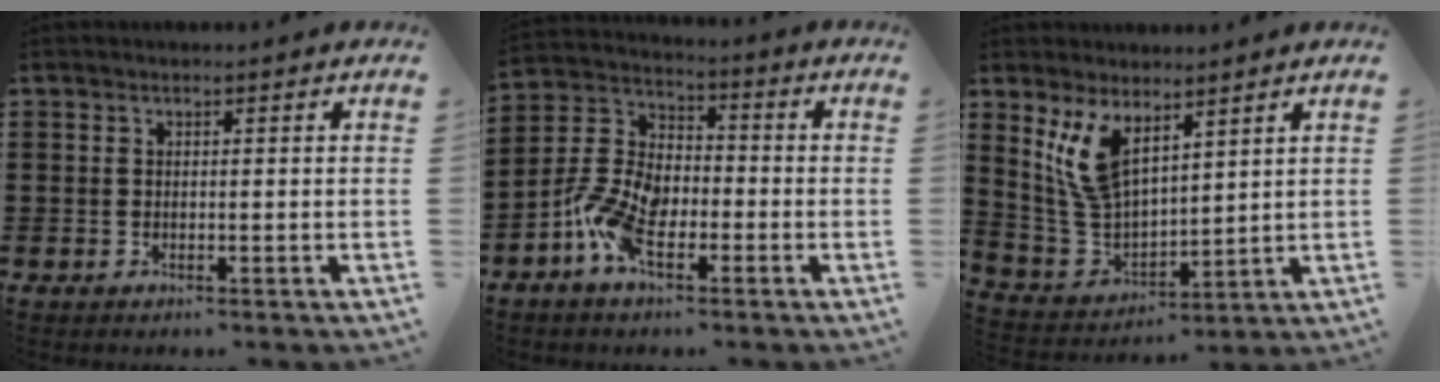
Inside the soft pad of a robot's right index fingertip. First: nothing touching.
{"total": 9.3, "force": [-4.0, 5.0, 6.8], "torque": [-0.178, -0.006, -0.082]}
{"total": 8.8, "force": [4.8, 4.3, 5.9], "torque": [-0.154, -0.013, 0.086]}